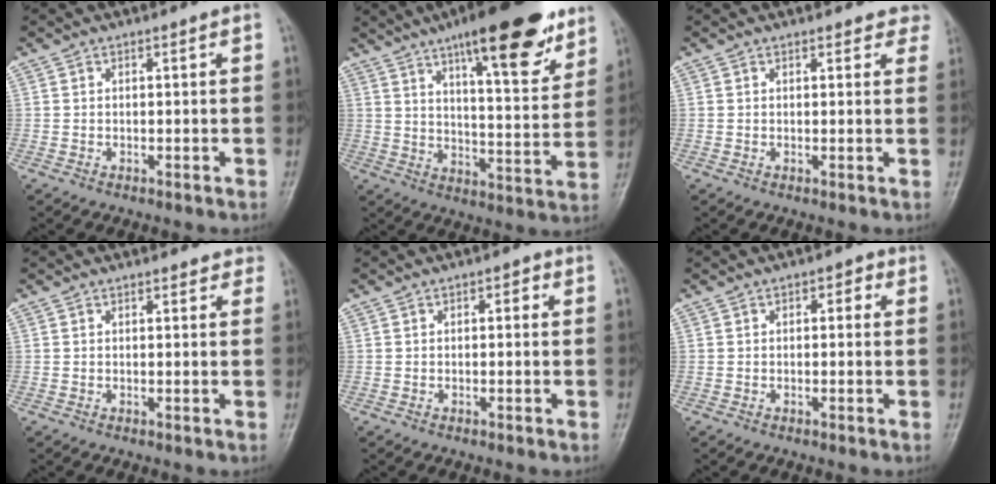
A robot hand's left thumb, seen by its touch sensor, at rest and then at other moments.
{"total": 20.7, "force": [13.1, 5.6, 14.9], "torque": [-0.186, -0.056, 0.197]}
{"total": 3.7, "force": [3.3, 1.6, 0.5], "torque": [0.030, -0.011, 0.019]}
{"total": 2.4, "force": [2.0, 1.1, 0.7], "torque": [0.014, -0.004, 0.013]}
{"total": 1.4, "force": [0.3, 0.9, 1.0], "torque": [0.000, 0.004, -0.003]}
{"total": 2.2, "force": [0.7, 1.4, 1.6], "torque": [-0.001, 0.005, 0.001]}